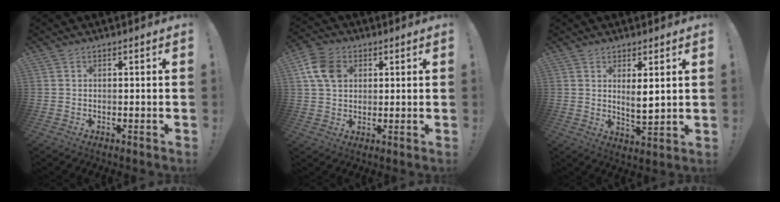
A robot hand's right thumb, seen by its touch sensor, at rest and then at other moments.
{"total": 10.1, "force": [3.1, 7.7, 5.7], "torque": [-0.106, 0.003, 0.062]}
{"total": 5.3, "force": [2.4, 1.0, 4.6], "torque": [-0.065, -0.022, 0.039]}